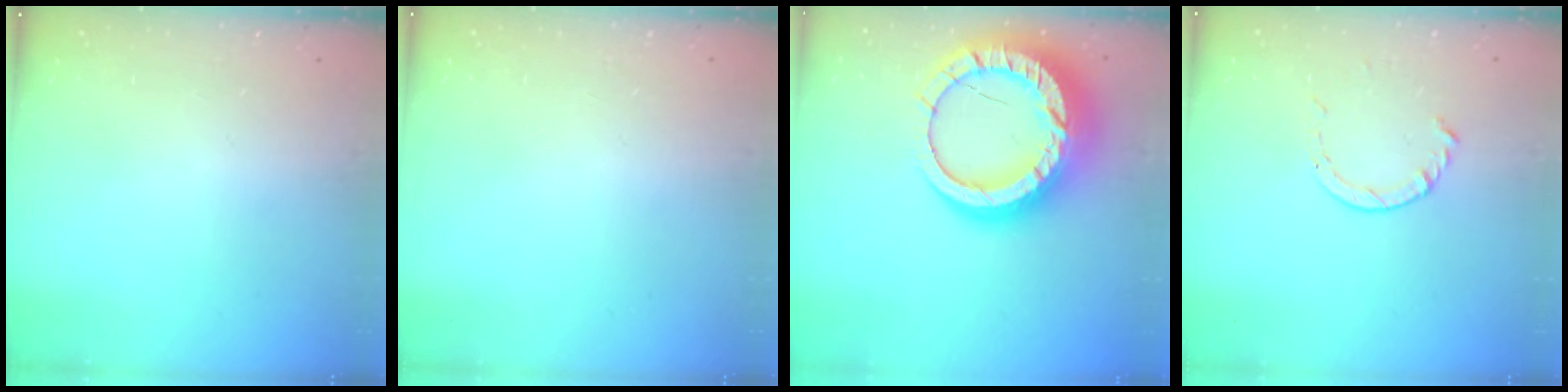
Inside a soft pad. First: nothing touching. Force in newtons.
{"total": 2.5, "press": 2.5, "slide": 0.2}
{"total": 23.7, "press": 23.7, "slide": 2.1}
{"total": 3.5, "press": 3.5, "slide": 0.4}